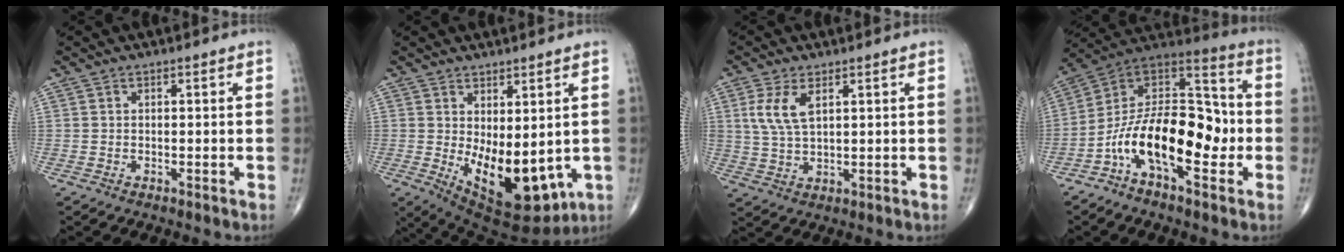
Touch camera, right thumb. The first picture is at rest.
{"total": 13.9, "force": [-1.2, 6.8, 12.1], "torque": [-0.168, -0.025, 0.009]}
{"total": 6.4, "force": [2.4, 3.0, 5.1], "torque": [-0.113, -0.005, 0.057]}
{"total": 19.9, "force": [-5.4, 9.8, 16.4], "torque": [-0.247, 0.065, -0.098]}